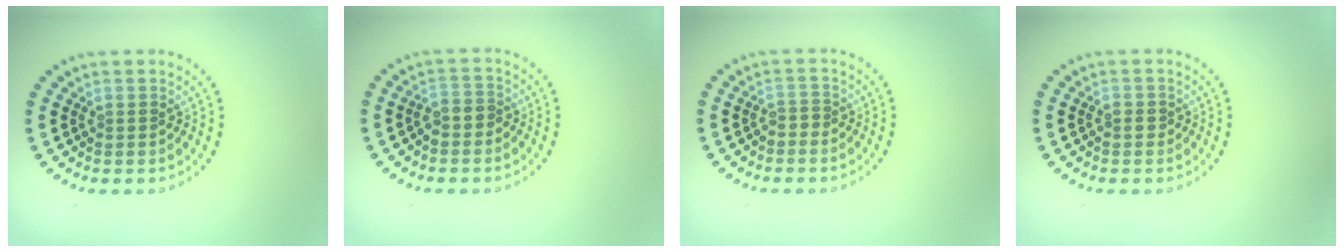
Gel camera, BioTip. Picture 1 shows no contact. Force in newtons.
{"total": 1.2, "press": 0.9, "slide": 0.8}
{"total": 0.6, "press": 0.3, "slide": 0.5}
{"total": 0.5, "press": 0.4, "slide": 0.3}